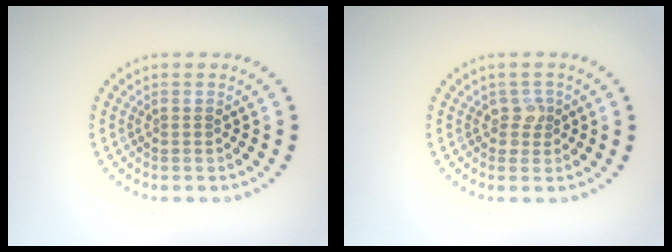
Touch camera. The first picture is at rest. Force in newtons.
{"total": 1.5, "press": 1.3, "slide": 0.7}